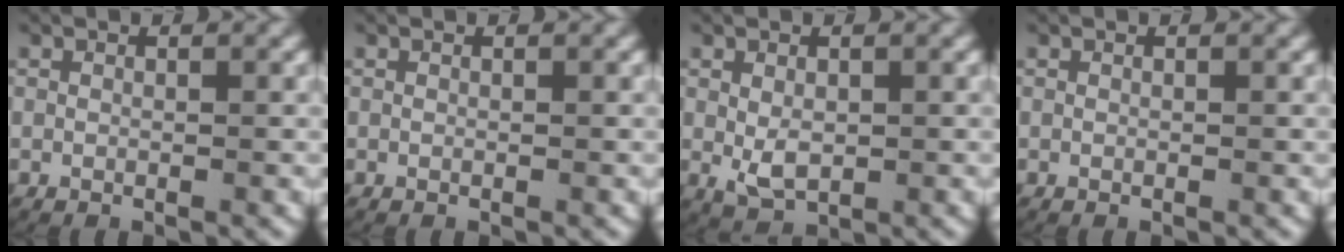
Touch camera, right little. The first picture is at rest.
{"total": 0.0}
{"total": 2.5, "force": [-0.1, 1.5, 2.0], "torque": [-0.049, -0.017, 0.011]}
{"total": 0.0}